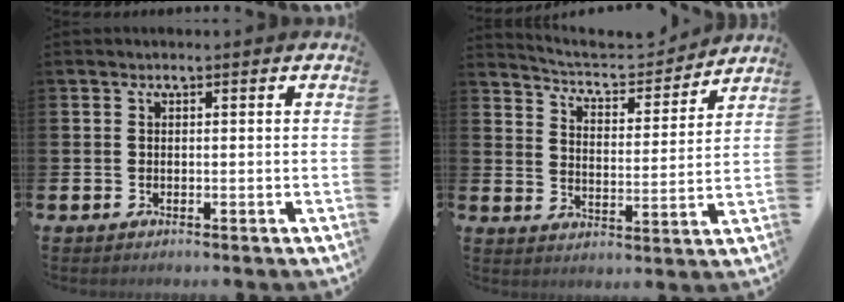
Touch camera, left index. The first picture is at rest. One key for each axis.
{"total": 5.8, "fx": 5.6, "fy": 1.3, "fz": 0.9, "tx": -0.045, "ty": -0.043, "tz": 0.091}